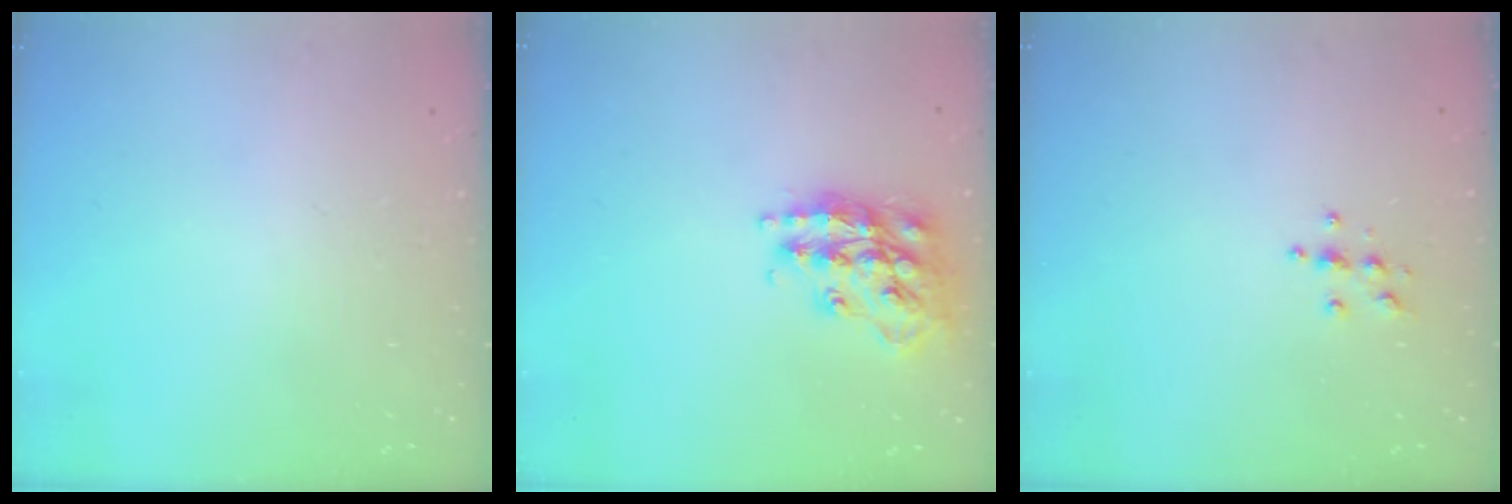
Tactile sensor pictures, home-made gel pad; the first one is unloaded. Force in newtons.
{"total": 18.4, "press": 18.4, "slide": 1.2}
{"total": 3.6, "press": 3.6, "slide": 0.4}